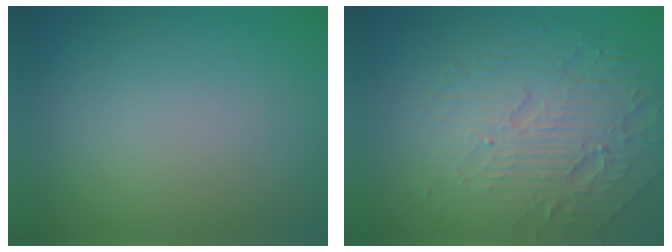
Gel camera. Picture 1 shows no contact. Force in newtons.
{"total": 5.0, "press": 4.2, "slide": 2.8}